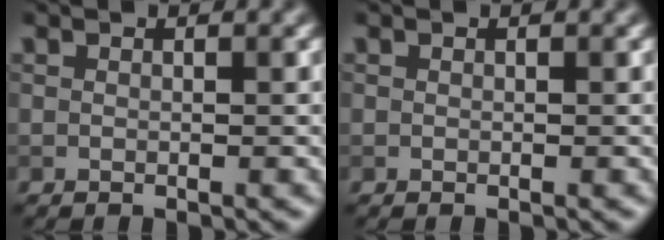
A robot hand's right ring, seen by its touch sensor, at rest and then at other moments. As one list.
[{"total": 0.0}]